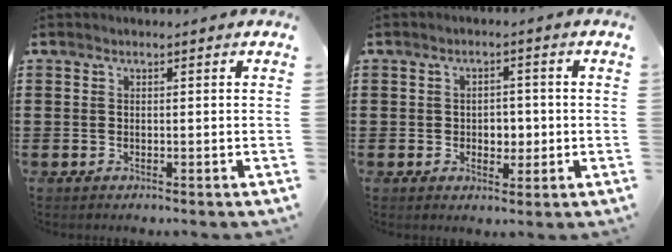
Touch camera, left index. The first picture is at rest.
{"total": 2.9, "force": [-0.4, 2.2, 1.9], "torque": [-0.035, 0.002, -0.015]}